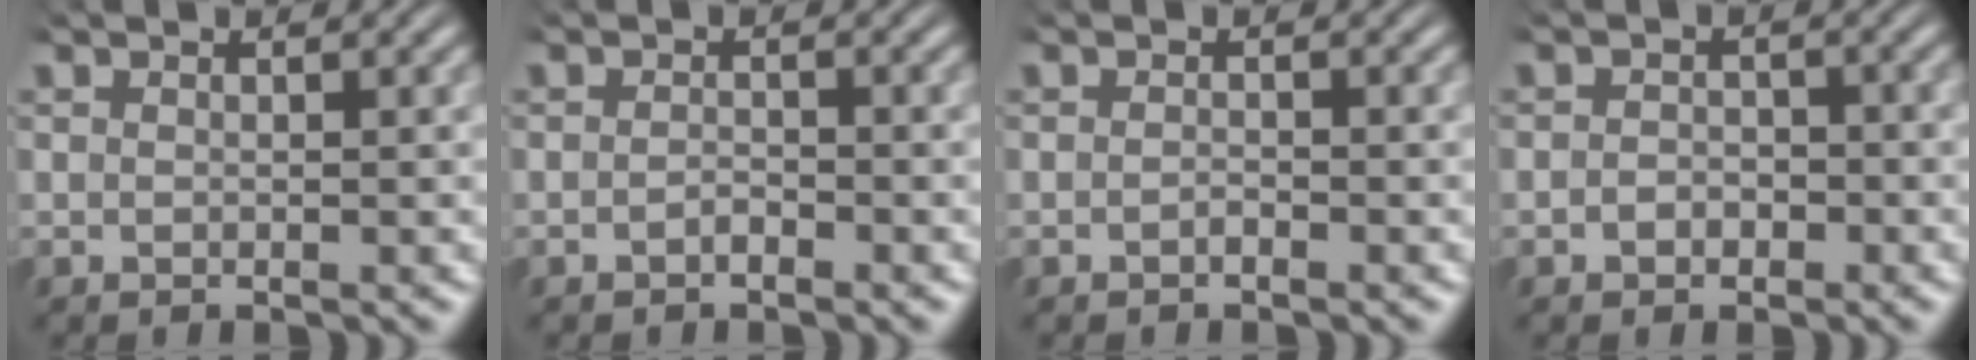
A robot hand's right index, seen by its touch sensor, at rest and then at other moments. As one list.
[{"total": 1.0, "force": [-0.9, 0.1, 0.3], "torque": [-0.005, -0.002, -0.018]}, {"total": 0.7, "force": [-0.7, 0.0, 0.2], "torque": [-0.005, -0.003, -0.013]}, {"total": 1.4, "force": [-1.1, 0.9, 0.3], "torque": [0.001, -0.006, -0.020]}]